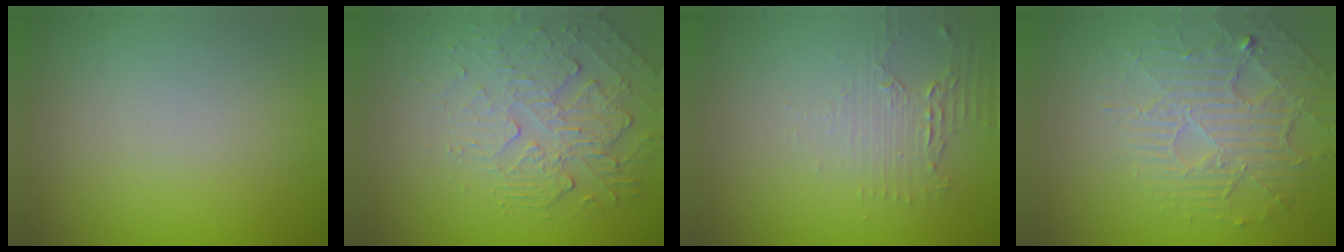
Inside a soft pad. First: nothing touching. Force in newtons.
{"total": 2.7, "press": 2.1, "slide": 1.7}
{"total": 2.2, "press": 1.7, "slide": 1.4}
{"total": 4.6, "press": 3.5, "slide": 3.1}